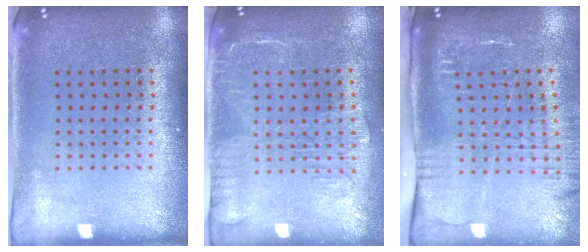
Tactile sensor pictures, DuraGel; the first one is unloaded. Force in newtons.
{"total": 2.0, "press": 1.6, "slide": 1.1}
{"total": 2.6, "press": 2.0, "slide": 1.7}